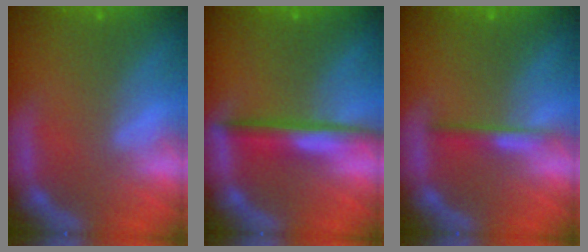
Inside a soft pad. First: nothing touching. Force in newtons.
{"total": 4.0}
{"total": 1.9}